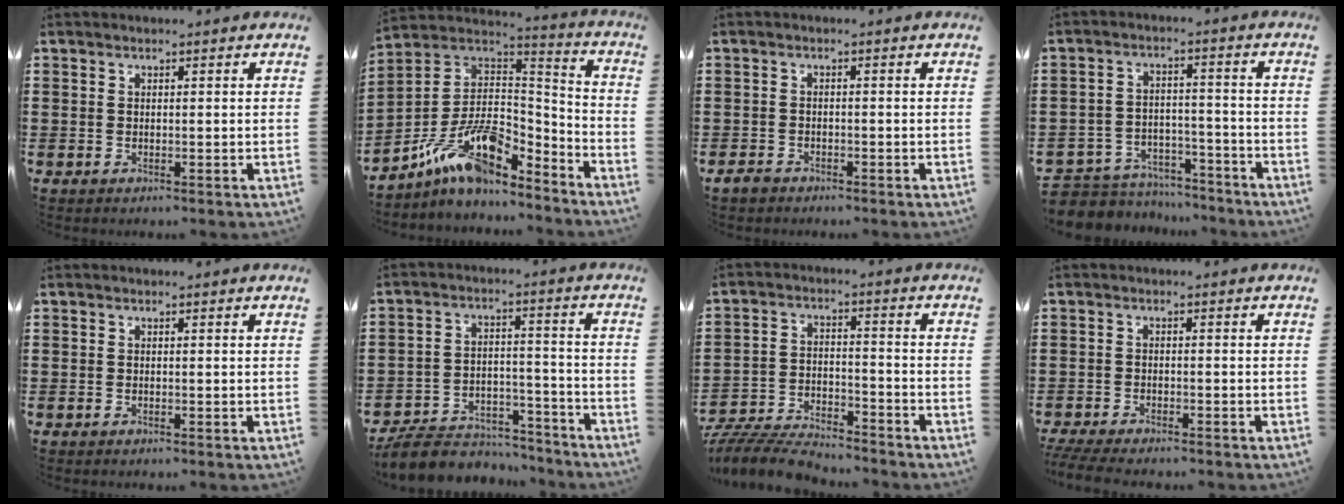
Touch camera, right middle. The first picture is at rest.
{"total": 11.8, "force": [-7.6, 4.6, 7.8], "torque": [-0.162, 0.011, -0.151]}
{"total": 1.6, "force": [-1.3, 0.8, 0.6], "torque": [-0.022, 0.000, -0.029]}
{"total": 5.7, "force": [-5.5, 1.3, 0.2], "torque": [-0.020, 0.010, -0.116]}
{"total": 0.0}
{"total": 7.1, "force": [-6.8, 1.8, 1.0], "torque": [-0.023, 0.020, -0.137]}
{"total": 7.9, "force": [-7.6, 1.0, 1.7], "torque": [-0.035, 0.013, -0.149]}
{"total": 2.6, "force": [-2.5, 0.2, 0.8], "torque": [-0.029, -0.005, -0.055]}